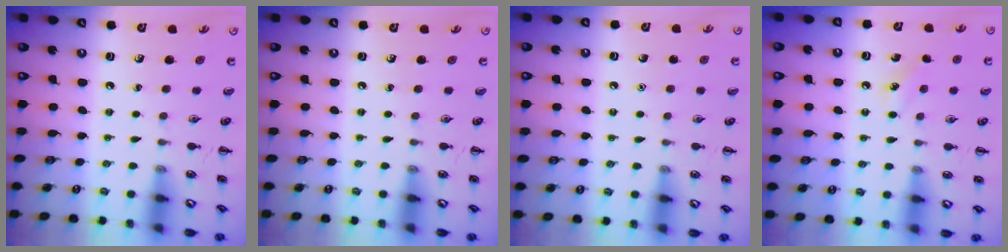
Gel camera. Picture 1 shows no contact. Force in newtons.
{"total": 0.0}
{"total": 1.5, "press": 1.5, "slide": 0.2}
{"total": 5.7, "press": 5.5, "slide": 1.6}